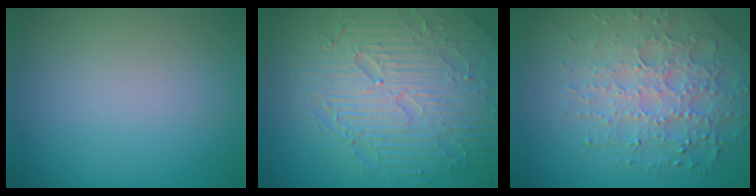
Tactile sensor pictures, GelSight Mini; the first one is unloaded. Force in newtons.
{"total": 9.5, "press": 6.4, "slide": 7.0}
{"total": 6.2, "press": 4.8, "slide": 3.9}